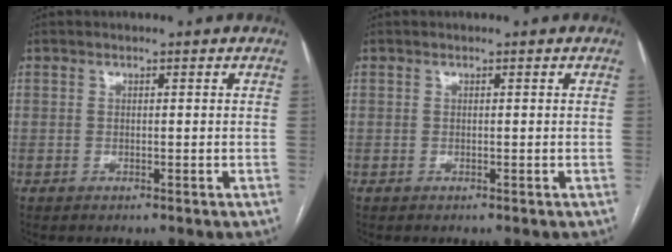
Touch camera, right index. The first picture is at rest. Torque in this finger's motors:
{"motor_torque": [0.00, 0.00, 0.00, 0.00]}